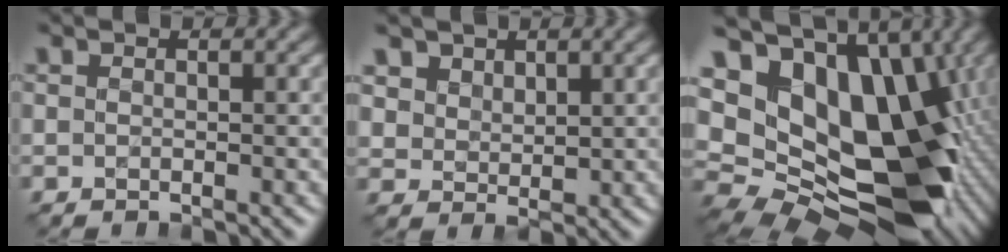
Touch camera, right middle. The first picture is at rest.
{"total": 3.3, "force": [2.1, 2.4, 0.7], "torque": [-0.036, 0.000, 0.048]}
{"total": 18.1, "force": [2.4, 12.3, 13.1], "torque": [-0.190, -0.005, 0.087]}